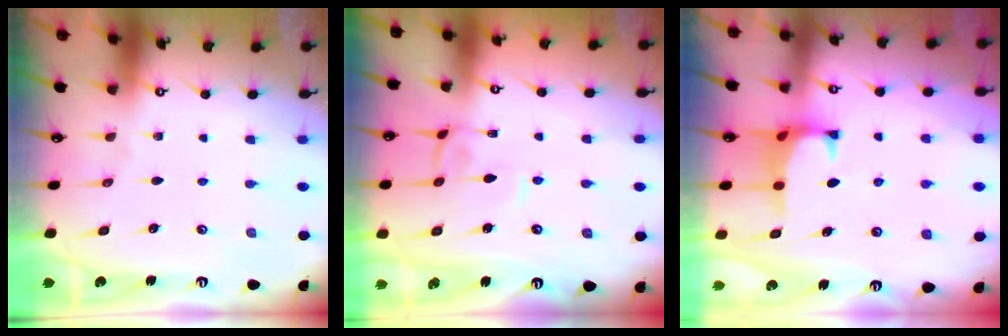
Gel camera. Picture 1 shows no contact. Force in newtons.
{"total": 1.3, "press": 1.2, "slide": 0.5}
{"total": 1.1, "press": 0.9, "slide": 0.6}